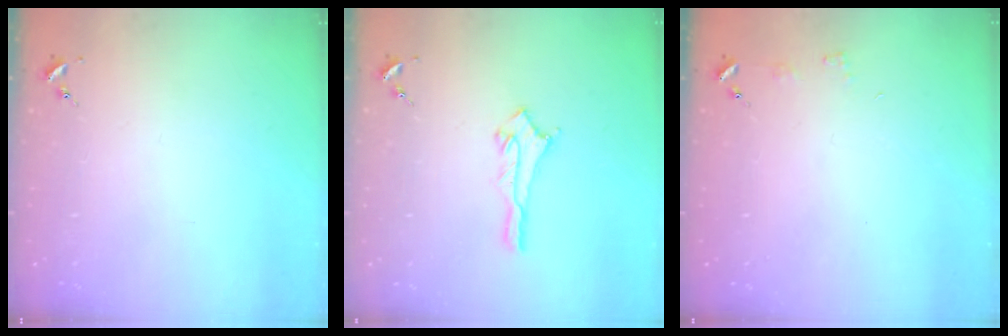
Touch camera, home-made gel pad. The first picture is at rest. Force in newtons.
{"total": 9.0, "press": 9.0, "slide": 0.6}
{"total": 3.1, "press": 3.1, "slide": 0.3}